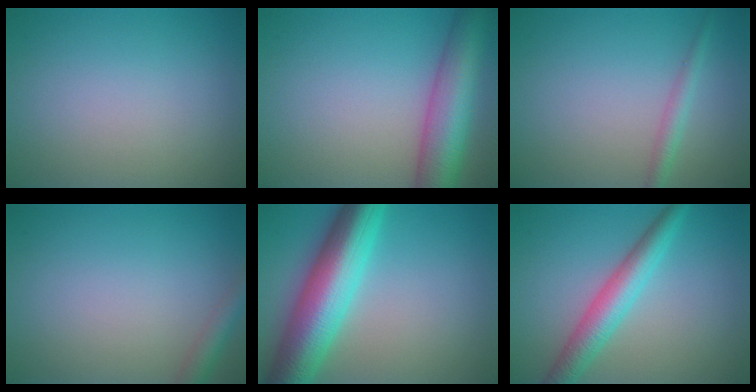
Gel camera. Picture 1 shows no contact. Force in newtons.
{"total": 8.2, "press": 8.2, "slide": 0.3}
{"total": 1.7, "press": 1.7, "slide": 0.1}
{"total": 2.1, "press": 2.1, "slide": 0.1}
{"total": 10.2, "press": 10.2, "slide": 0.0}
{"total": 4.5, "press": 4.5, "slide": 0.1}